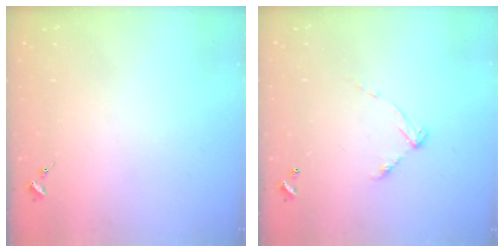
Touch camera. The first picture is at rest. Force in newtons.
{"total": 5.8, "press": 5.8, "slide": 0.4}